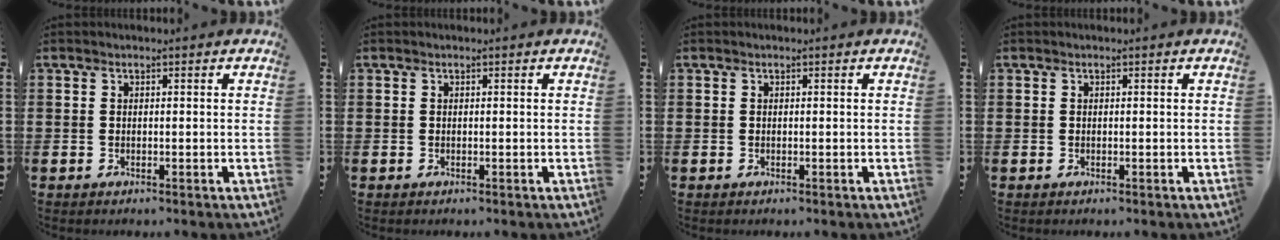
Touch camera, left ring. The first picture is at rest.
{"total": 0.0}
{"total": 0.0}
{"total": 0.0}